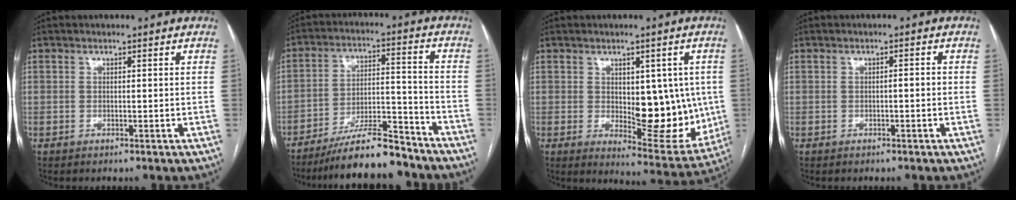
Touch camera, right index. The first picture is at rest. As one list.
[{"total": 12.9, "force": [-11.3, 1.9, 5.9], "torque": [-0.094, 0.015, -0.191]}, {"total": 13.0, "force": [-0.2, 5.7, 11.6], "torque": [-0.134, -0.007, 0.014]}, {"total": 1.0, "force": [-0.3, 0.3, 0.9], "torque": [-0.015, 0.003, -0.003]}]